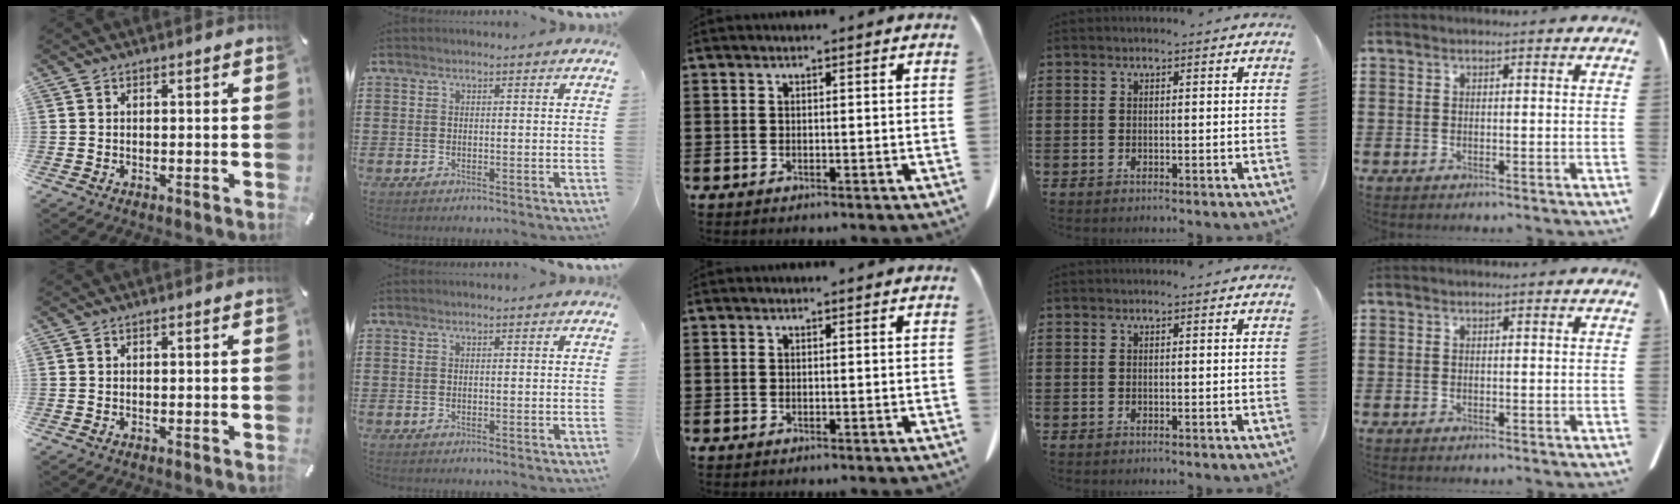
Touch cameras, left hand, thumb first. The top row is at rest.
{}